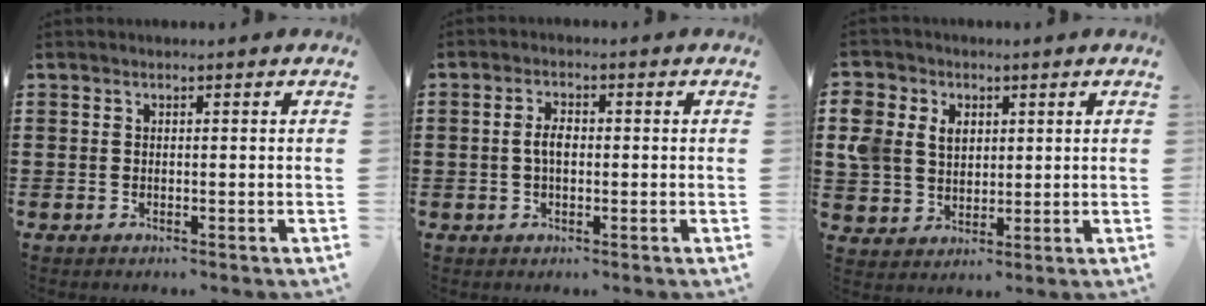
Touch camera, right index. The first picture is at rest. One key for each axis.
{"total": 2.9, "fx": -0.1, "fy": 1.4, "fz": 2.5, "tx": -0.057, "ty": 0.002, "tz": -0.006}
{"total": 7.1, "fx": 2.0, "fy": 6.0, "fz": 3.3, "tx": -0.107, "ty": 0.013, "tz": 0.033}